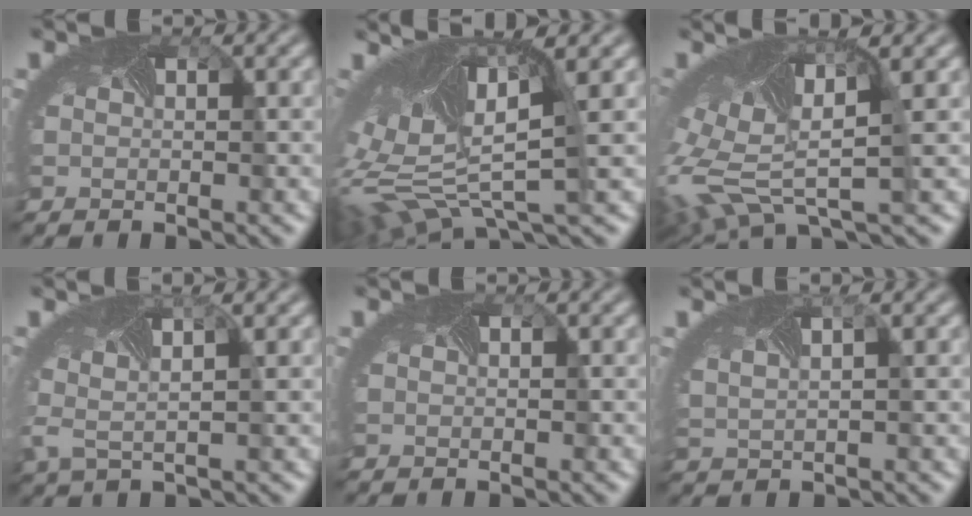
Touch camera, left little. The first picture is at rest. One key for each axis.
{"total": 11.0, "fx": 2.3, "fy": 4.8, "fz": 9.7, "tx": -0.218, "ty": 0.005, "tz": 0.060}
{"total": 8.7, "fx": 0.4, "fy": 3.8, "fz": 7.8, "tx": -0.176, "ty": -0.008, "tz": 0.021}
{"total": 2.7, "fx": 0.3, "fy": 1.5, "fz": 2.2, "tx": -0.074, "ty": -0.001, "tz": 0.005}
{"total": 0.0}
{"total": 2.9, "fx": 2.1, "fy": 1.4, "fz": 1.5, "tx": -0.024, "ty": 0.019, "tz": 0.026}